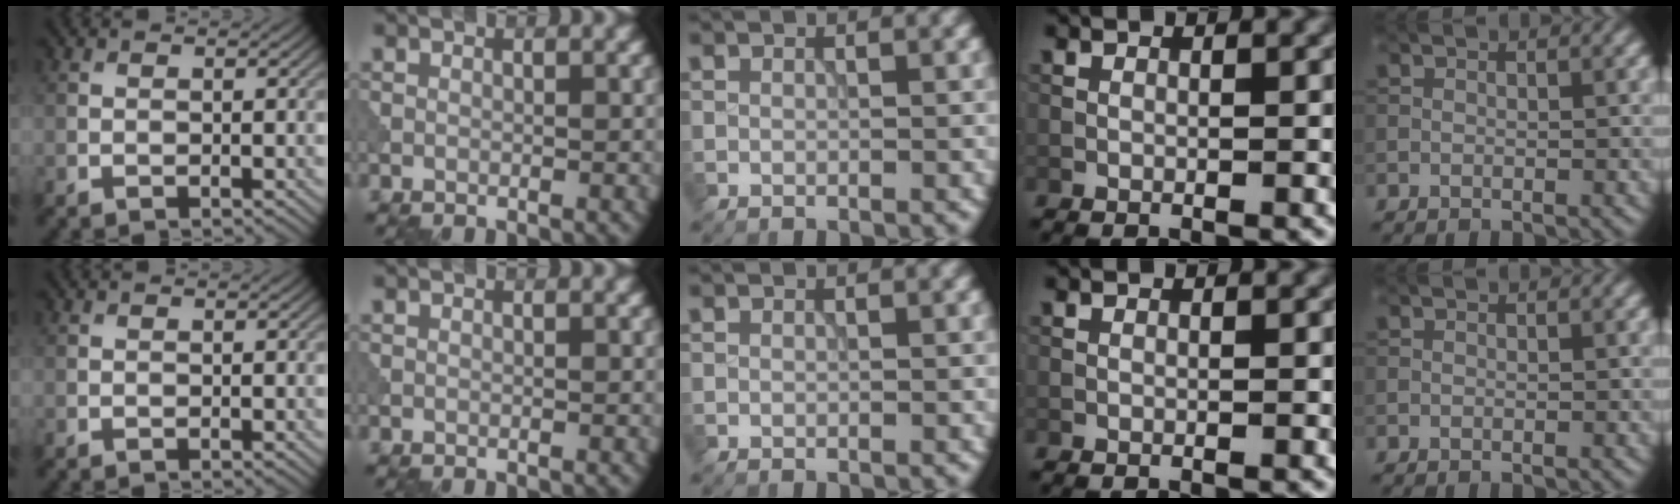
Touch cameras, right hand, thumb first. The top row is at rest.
{}